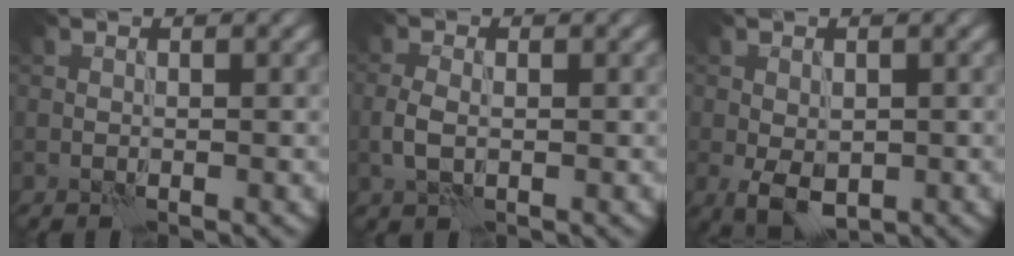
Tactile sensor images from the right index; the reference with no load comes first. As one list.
[{"total": 2.0, "force": [-0.2, 1.3, 1.5], "torque": [-0.037, -0.001, -0.007]}, {"total": 4.2, "force": [-1.3, 2.7, 3.0], "torque": [-0.053, -0.011, -0.021]}]